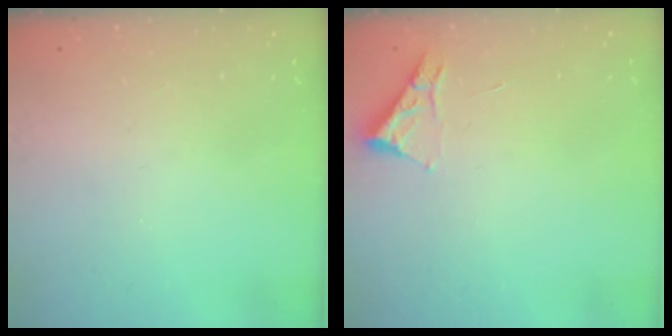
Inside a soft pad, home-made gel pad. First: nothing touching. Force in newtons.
{"total": 3.4, "press": 3.3, "slide": 0.5}